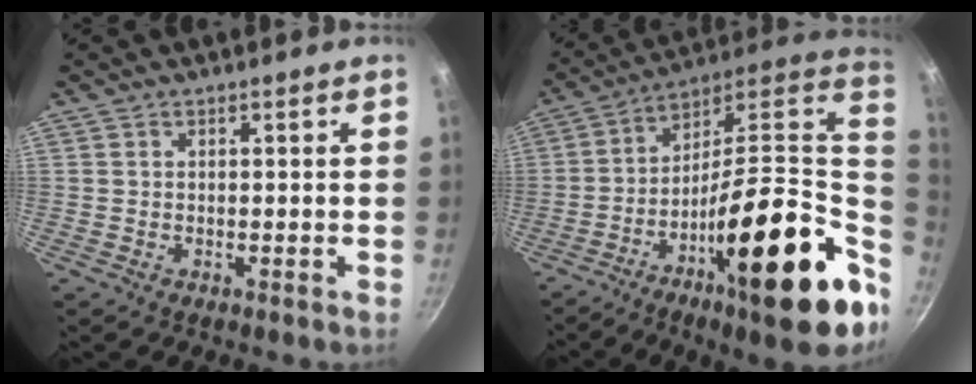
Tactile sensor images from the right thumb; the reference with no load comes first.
{"total": 26.9, "force": [-2.5, 7.7, 25.6], "torque": [-0.373, 0.006, -0.049]}